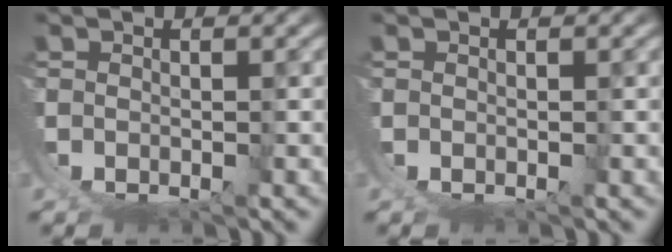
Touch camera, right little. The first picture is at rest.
{"total": 0.0}